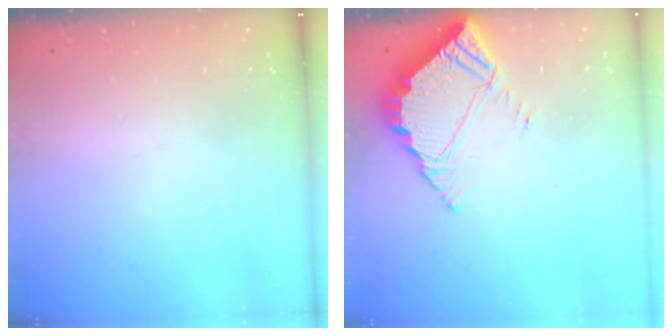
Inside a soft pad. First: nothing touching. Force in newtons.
{"total": 5.4, "press": 5.4, "slide": 0.3}